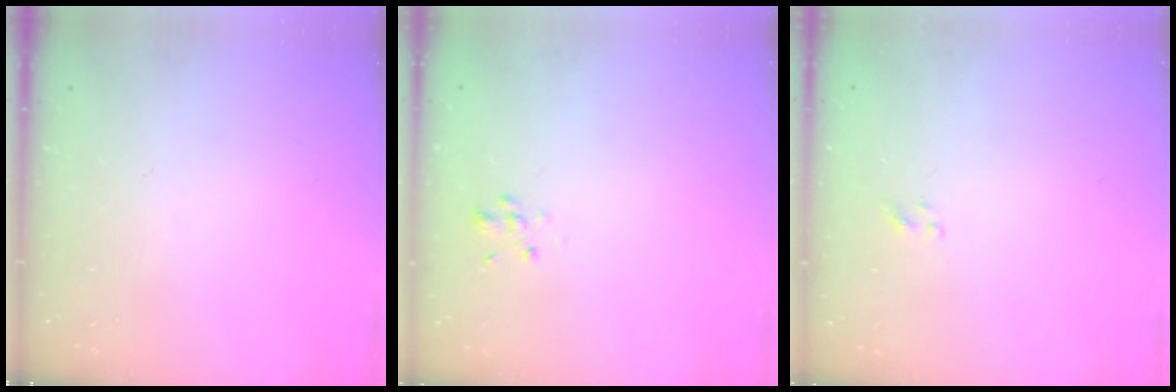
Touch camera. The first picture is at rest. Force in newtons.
{"total": 2.8, "press": 2.4, "slide": 1.4}
{"total": 1.3, "press": 1.1, "slide": 0.6}